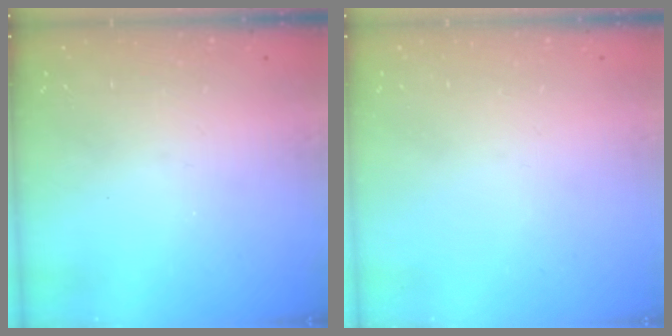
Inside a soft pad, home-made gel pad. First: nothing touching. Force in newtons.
{"total": 0.0}